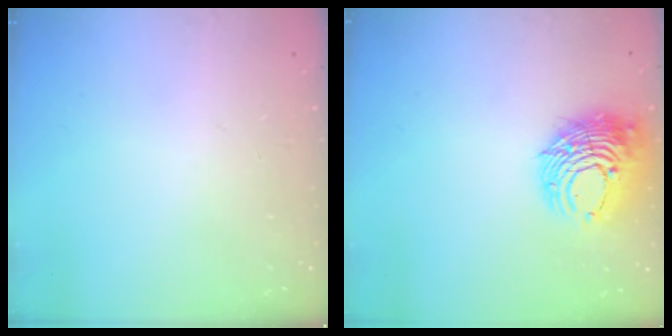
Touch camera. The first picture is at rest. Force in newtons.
{"total": 11.5, "press": 11.5, "slide": 1.3}